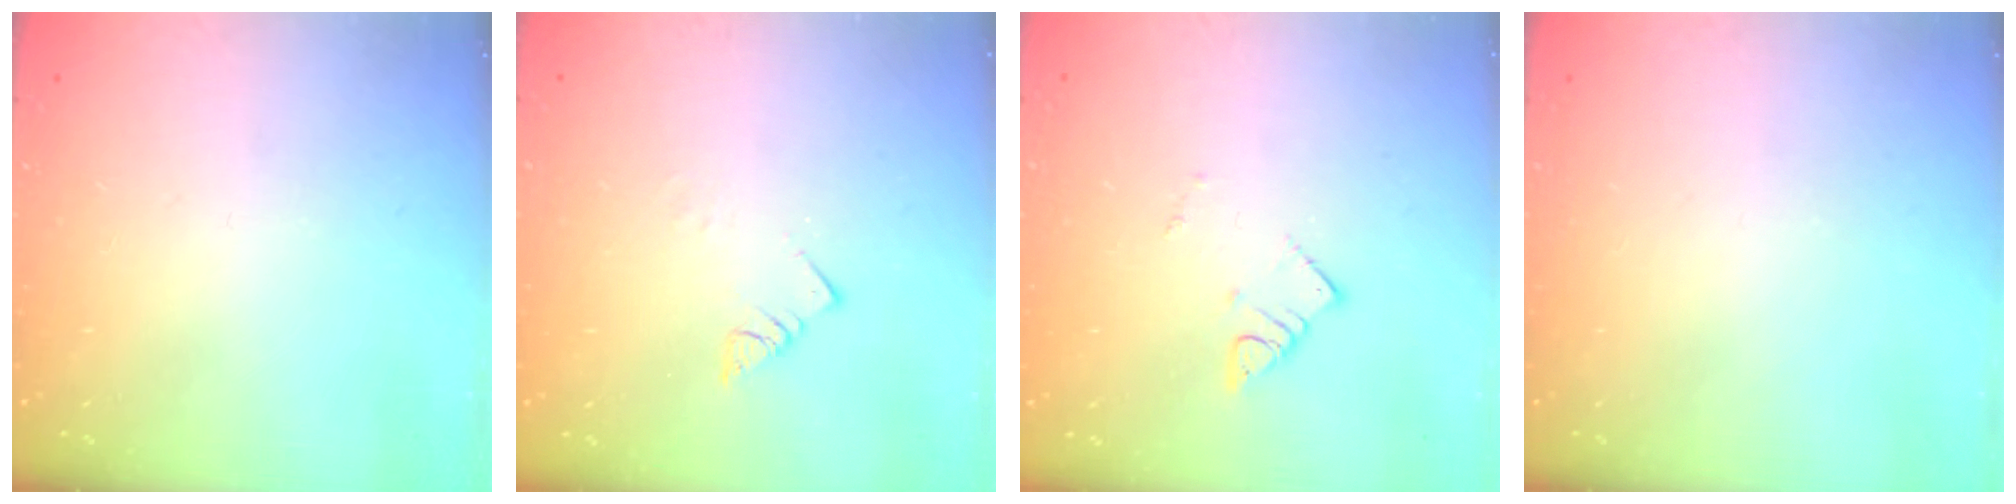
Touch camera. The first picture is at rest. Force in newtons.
{"total": 3.4, "press": 3.3, "slide": 0.4}
{"total": 2.6, "press": 2.6, "slide": 0.1}
{"total": 0.0}